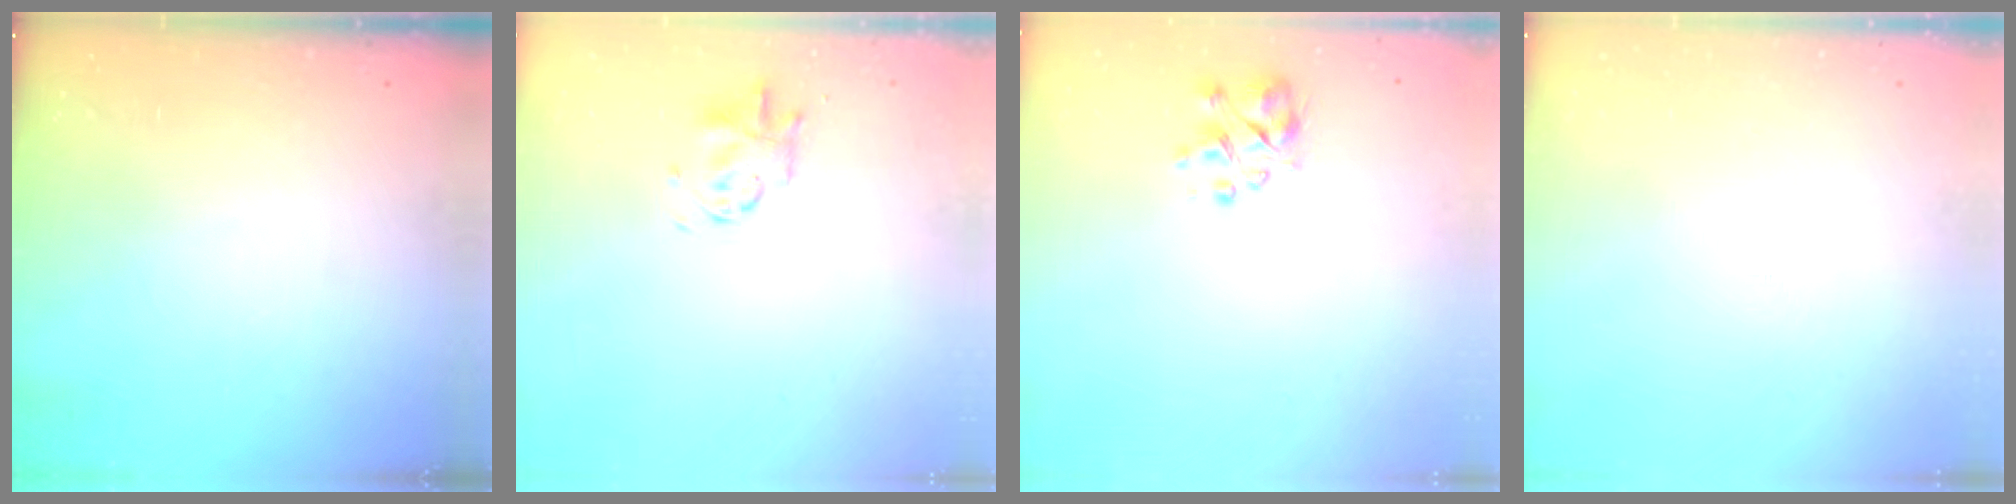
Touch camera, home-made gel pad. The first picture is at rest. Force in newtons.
{"total": 2.9, "press": 2.9, "slide": 0.7}
{"total": 3.2, "press": 3.1, "slide": 0.8}
{"total": 0.0}